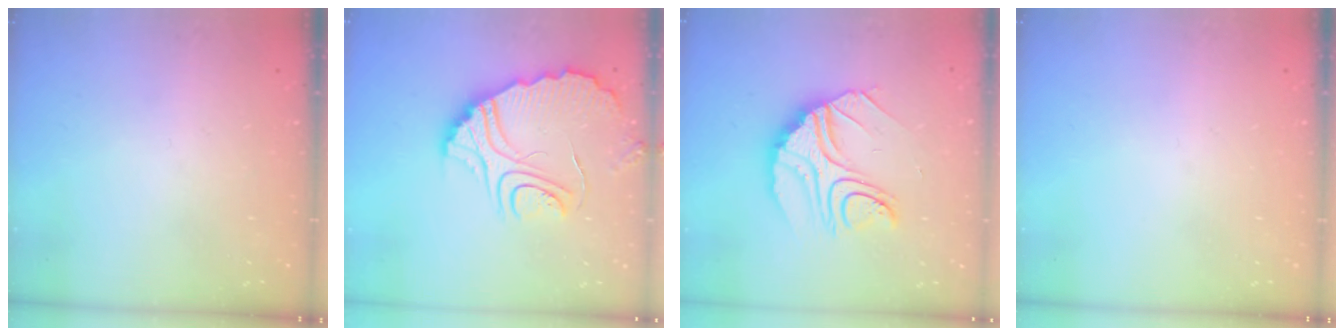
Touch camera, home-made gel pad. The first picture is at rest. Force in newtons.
{"total": 11.0, "press": 11.0, "slide": 1.0}
{"total": 13.7, "press": 13.6, "slide": 1.3}
{"total": 0.0}